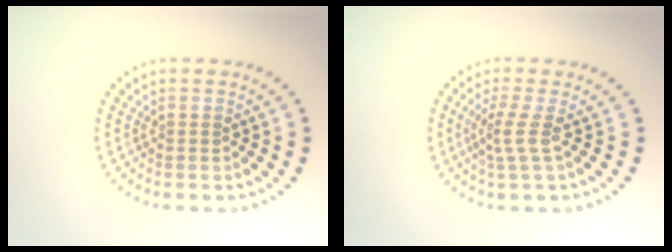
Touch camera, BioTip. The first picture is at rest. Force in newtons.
{"total": 2.0, "press": 1.4, "slide": 1.5}